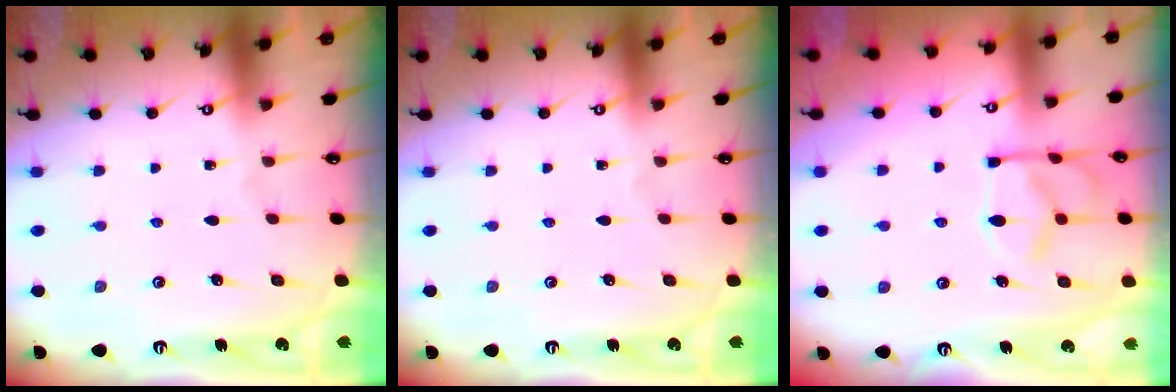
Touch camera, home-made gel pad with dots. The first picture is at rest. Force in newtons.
{"total": 0.0}
{"total": 8.4, "press": 8.4, "slide": 0.8}